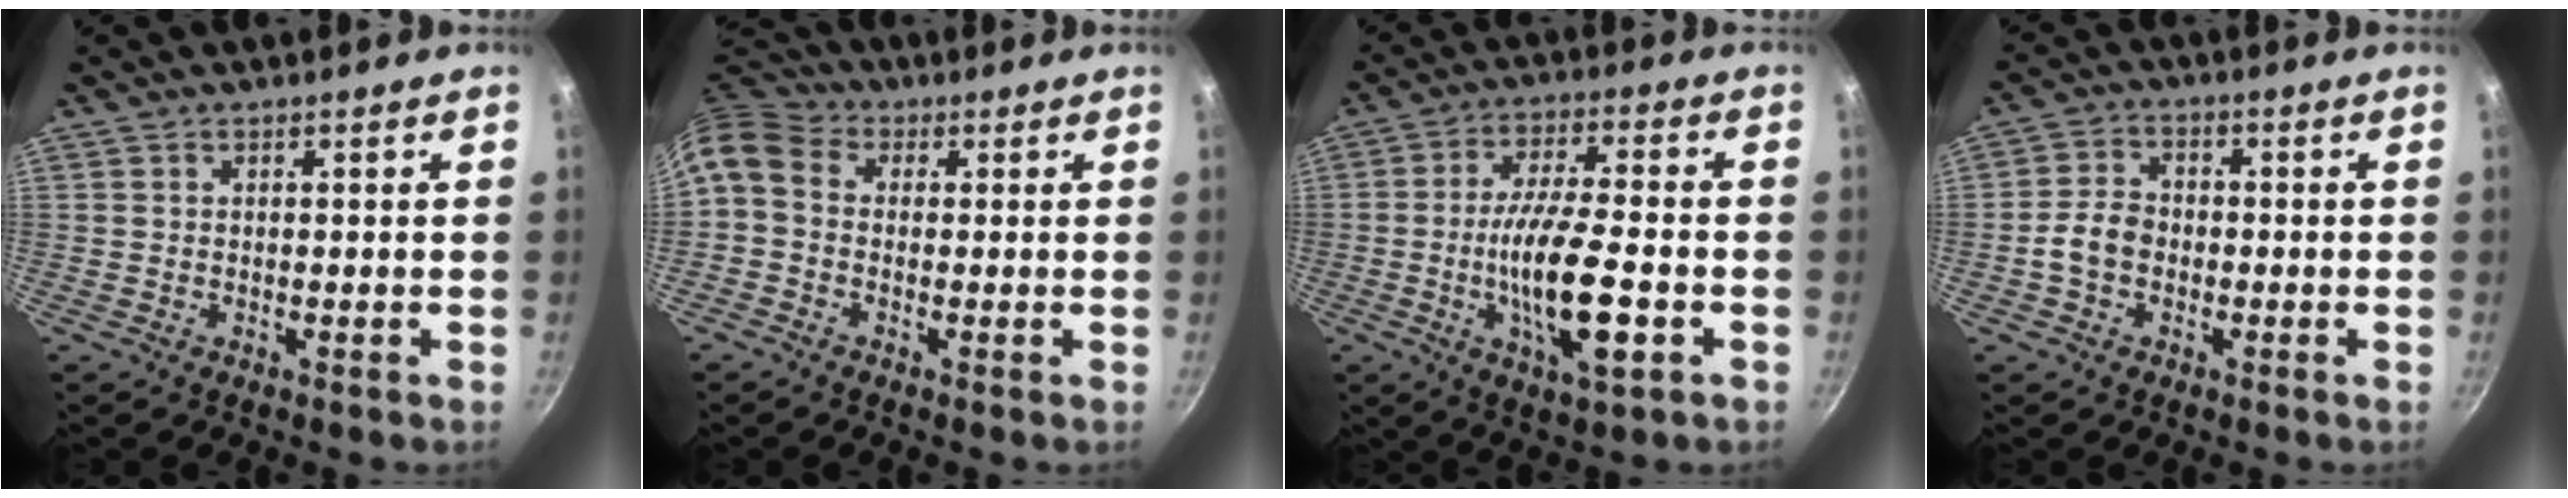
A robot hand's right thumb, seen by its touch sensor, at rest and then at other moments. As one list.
[{"total": 7.6, "force": [-0.2, 5.9, 4.8], "torque": [-0.100, 0.034, -0.023]}, {"total": 14.6, "force": [-3.6, 4.3, 13.5], "torque": [-0.239, 0.011, -0.066]}, {"total": 5.5, "force": [-1.4, 4.1, 3.3], "torque": [-0.049, 0.024, -0.034]}]